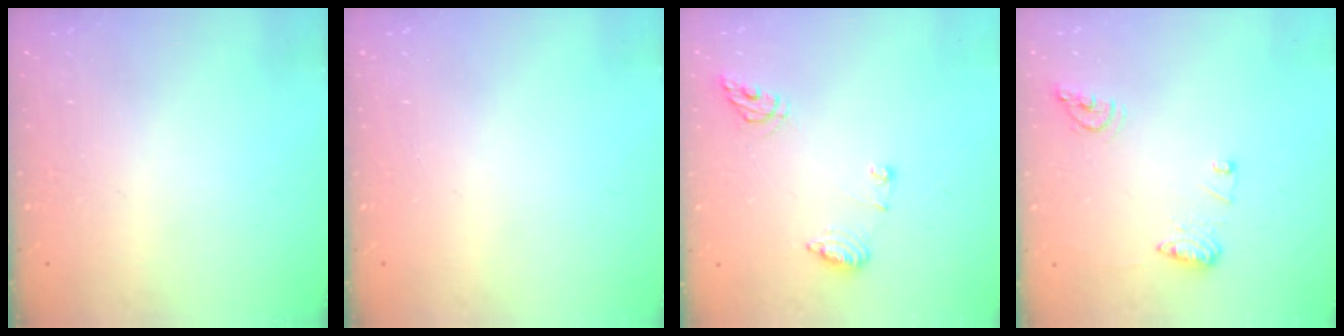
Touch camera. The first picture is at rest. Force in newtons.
{"total": 0.0}
{"total": 8.9, "press": 8.8, "slide": 1.1}
{"total": 10.4, "press": 10.4, "slide": 1.0}